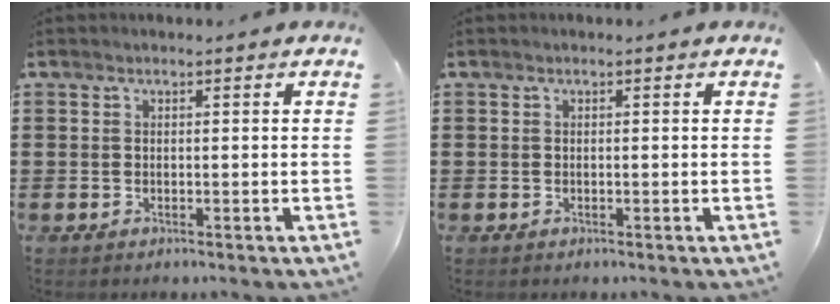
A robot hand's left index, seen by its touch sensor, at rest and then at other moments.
{"total": 0.0}